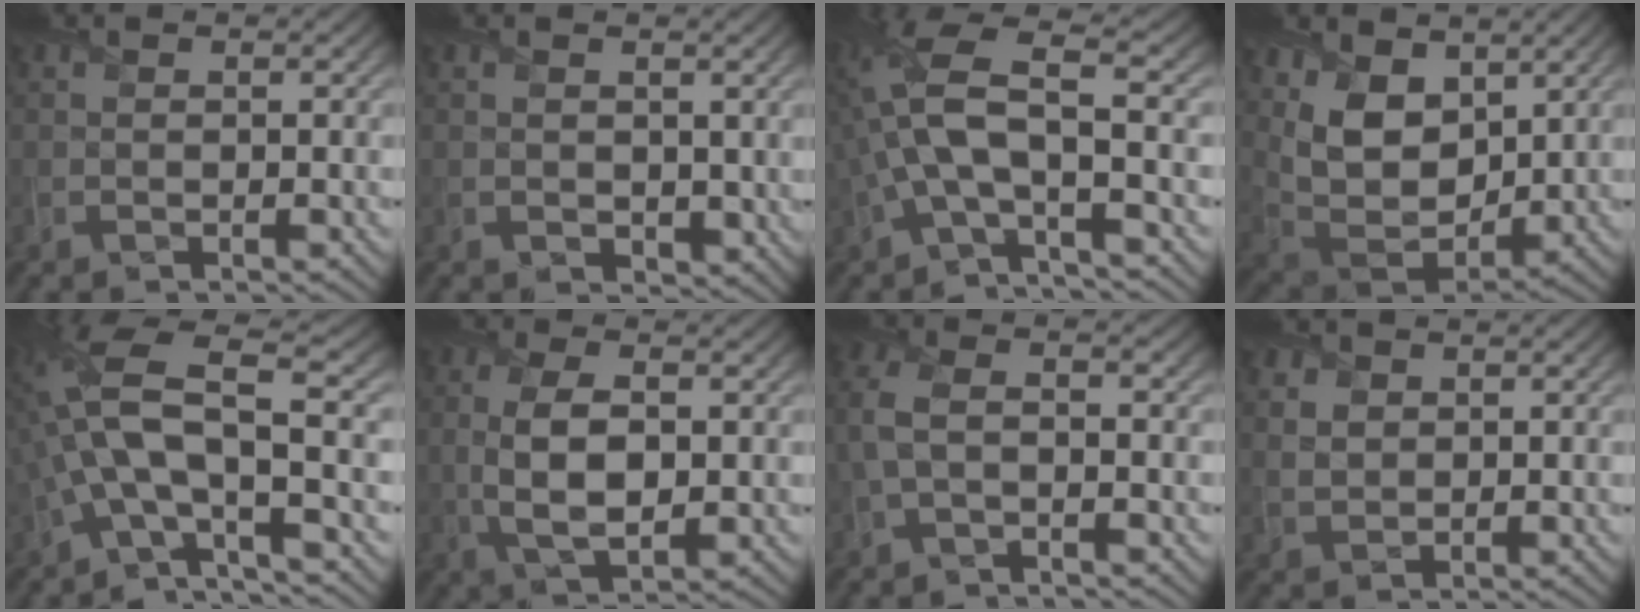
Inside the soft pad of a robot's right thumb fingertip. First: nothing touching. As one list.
[{"total": 1.5, "force": [0.5, 1.1, 0.9], "torque": [-0.023, -0.009, 0.016]}, {"total": 9.7, "force": [-1.3, 3.7, 8.8], "torque": [-0.202, 0.010, -0.045]}, {"total": 9.8, "force": [4.8, 6.2, 5.9], "torque": [-0.151, -0.010, 0.084]}, {"total": 13.1, "force": [-2.3, 4.6, 12.0], "torque": [-0.265, 0.007, -0.055]}, {"total": 7.9, "force": [-0.4, 4.1, 6.7], "torque": [-0.156, -0.003, -0.007]}, {"total": 4.5, "force": [-0.4, 2.5, 3.7], "torque": [-0.104, 0.008, -0.013]}, {"total": 3.3, "force": [1.4, 2.5, 1.7], "torque": [-0.049, 0.001, 0.026]}]